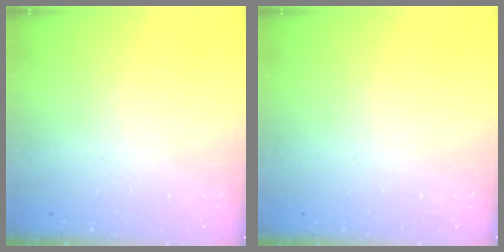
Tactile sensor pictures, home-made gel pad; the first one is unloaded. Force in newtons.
{"total": 0.0}